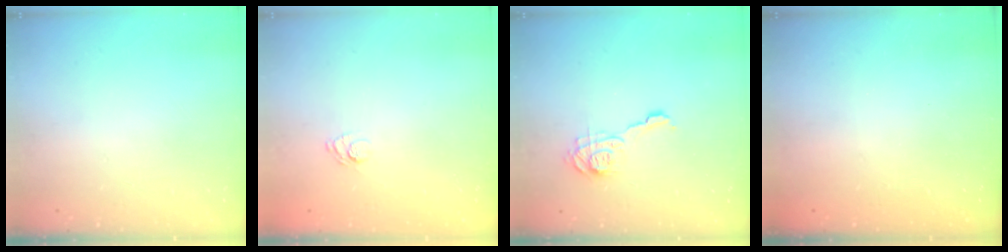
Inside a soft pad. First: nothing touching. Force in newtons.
{"total": 6.6, "press": 6.5, "slide": 1.4}
{"total": 9.6, "press": 9.6, "slide": 0.5}
{"total": 2.4, "press": 2.3, "slide": 0.8}